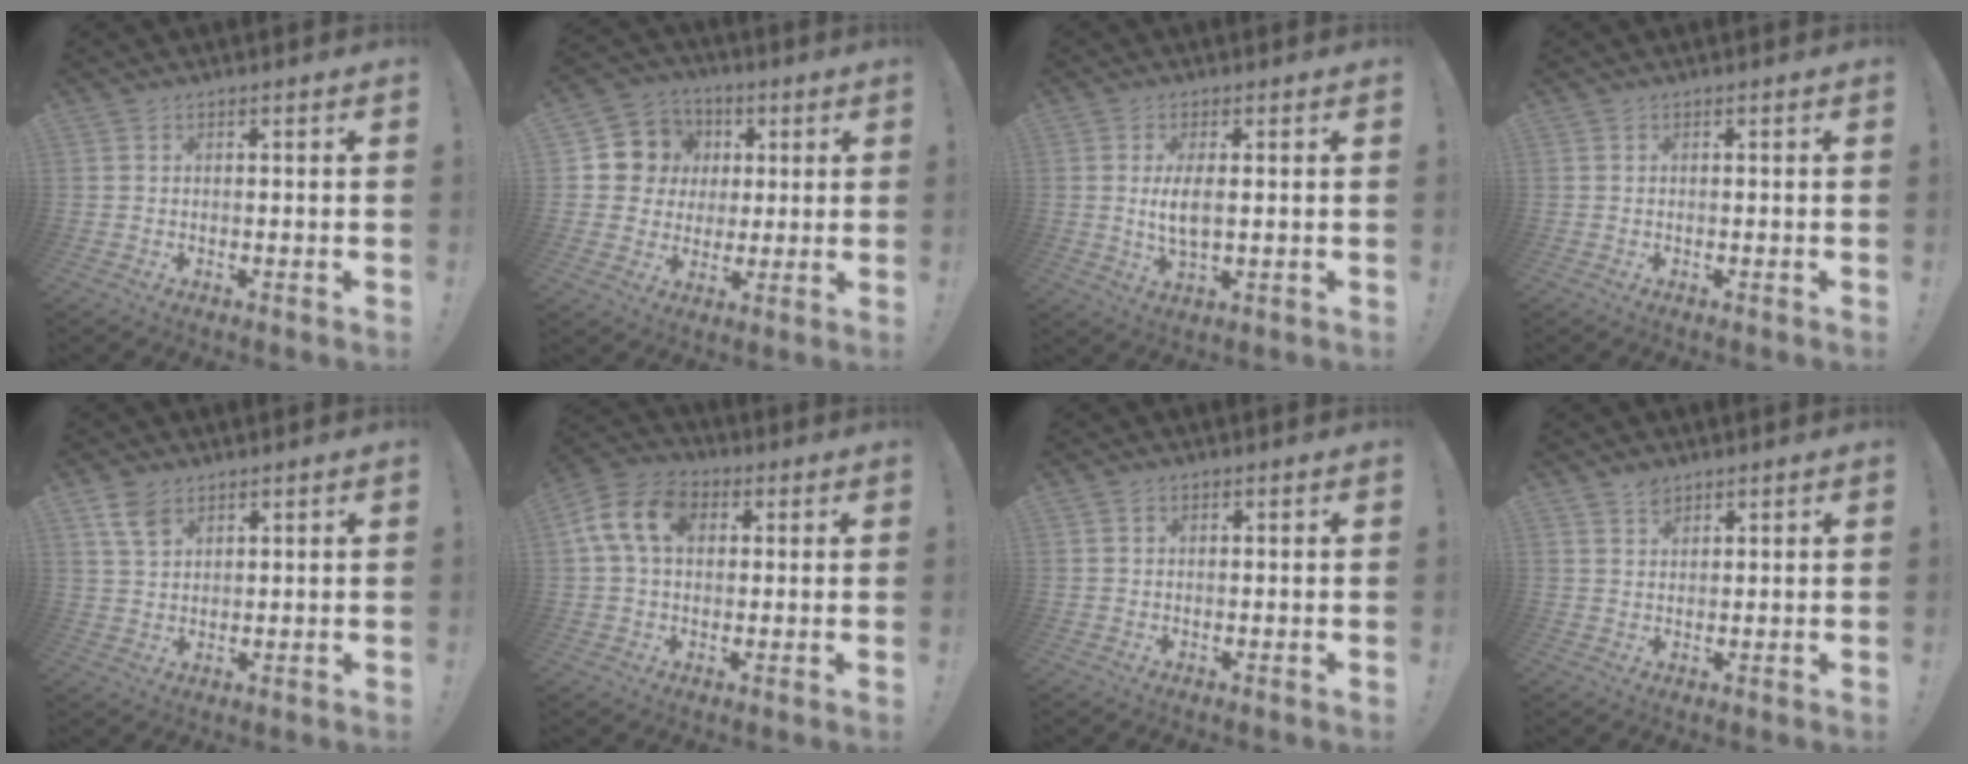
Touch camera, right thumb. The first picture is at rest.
{"total": 10.2, "force": [1.7, 9.8, 2.3], "torque": [-0.027, -0.005, 0.043]}
{"total": 6.0, "force": [0.4, 2.1, 5.5], "torque": [-0.111, -0.014, 0.003]}
{"total": 0.0}
{"total": 6.1, "force": [3.6, 3.7, 3.2], "torque": [-0.060, -0.011, 0.072]}
{"total": 13.2, "force": [3.3, 9.3, 8.8], "torque": [-0.158, 0.009, 0.064]}
{"total": 0.7, "force": [0.3, 0.5, 0.2], "torque": [0.002, 0.000, 0.005]}
{"total": 2.9, "force": [2.3, 1.8, 0.6], "torque": [0.003, -0.016, 0.040]}